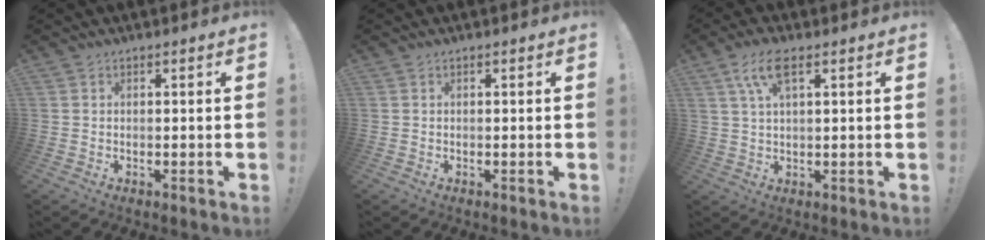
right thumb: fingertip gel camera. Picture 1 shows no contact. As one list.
[{"total": 0.0}, {"total": 7.3, "force": [3.5, 2.4, 6.0], "torque": [-0.115, 0.001, 0.064]}]